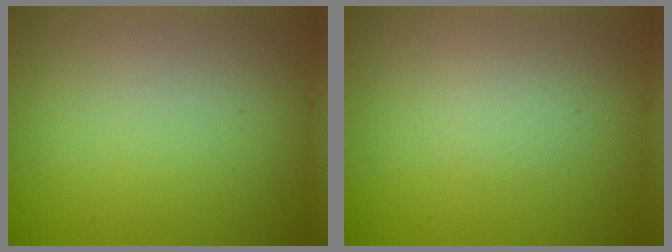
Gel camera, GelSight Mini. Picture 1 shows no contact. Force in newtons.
{"total": 1.1, "press": 1.1, "slide": 0.1}